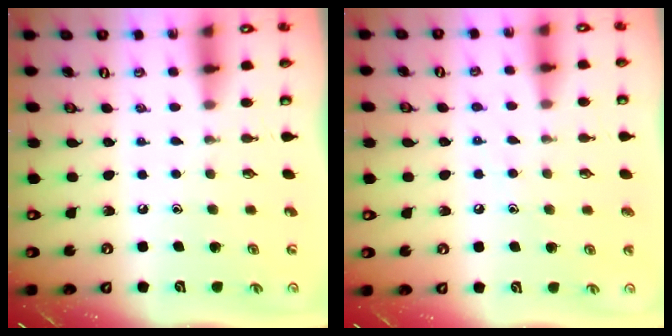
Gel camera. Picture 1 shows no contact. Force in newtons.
{"total": 6.5, "press": 6.5, "slide": 0.7}